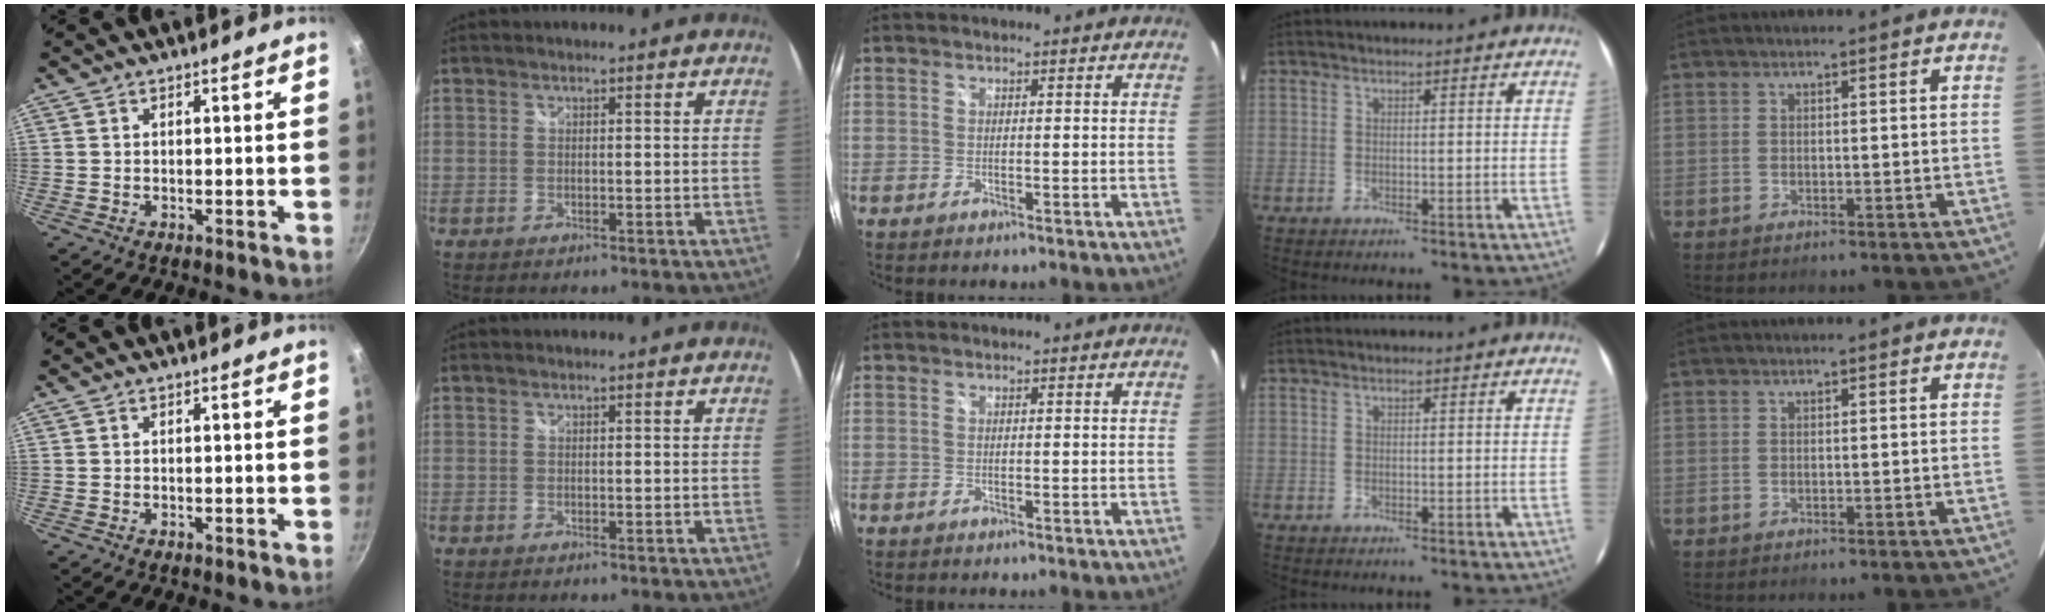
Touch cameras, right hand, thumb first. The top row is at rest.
{}